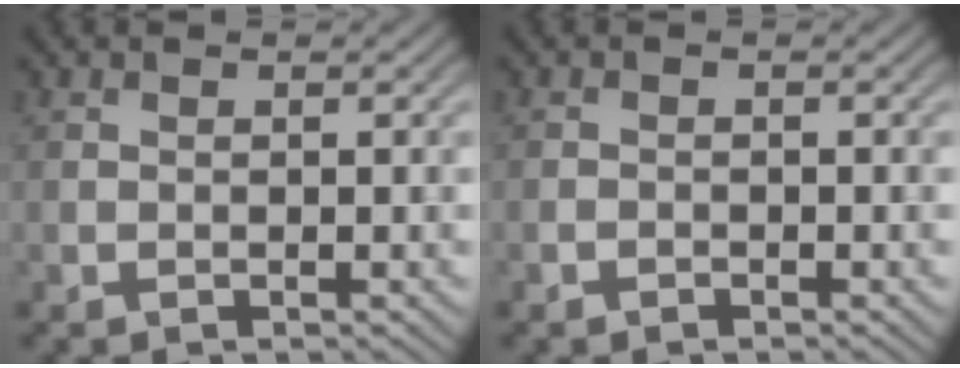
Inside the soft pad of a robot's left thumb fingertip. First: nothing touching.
{"total": 0.8, "force": [-0.6, 0.4, 0.3], "torque": [-0.002, -0.001, -0.011]}